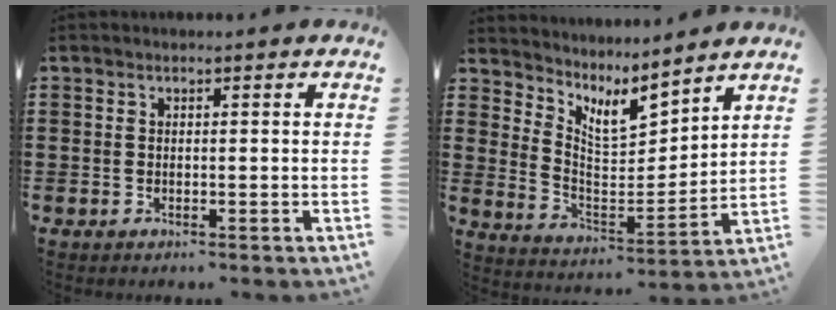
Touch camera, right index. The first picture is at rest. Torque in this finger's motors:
{"motor_torque": [-0.15, 0.43, 0.07, 0.02]}